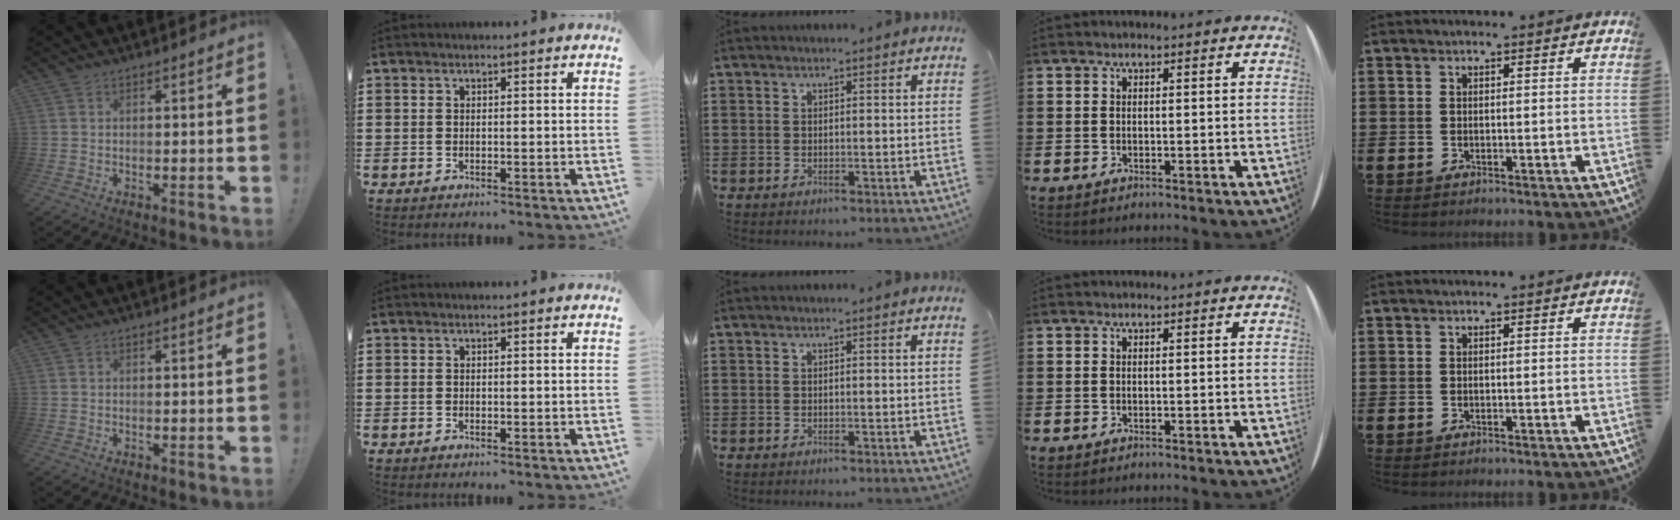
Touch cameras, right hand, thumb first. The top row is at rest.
{}